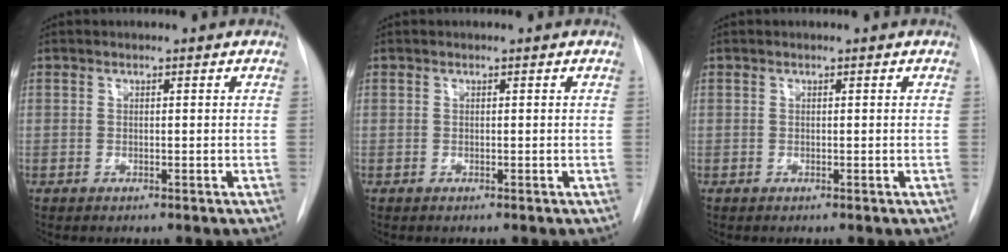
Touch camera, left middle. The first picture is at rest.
{"total": 0.0}
{"total": 0.0}